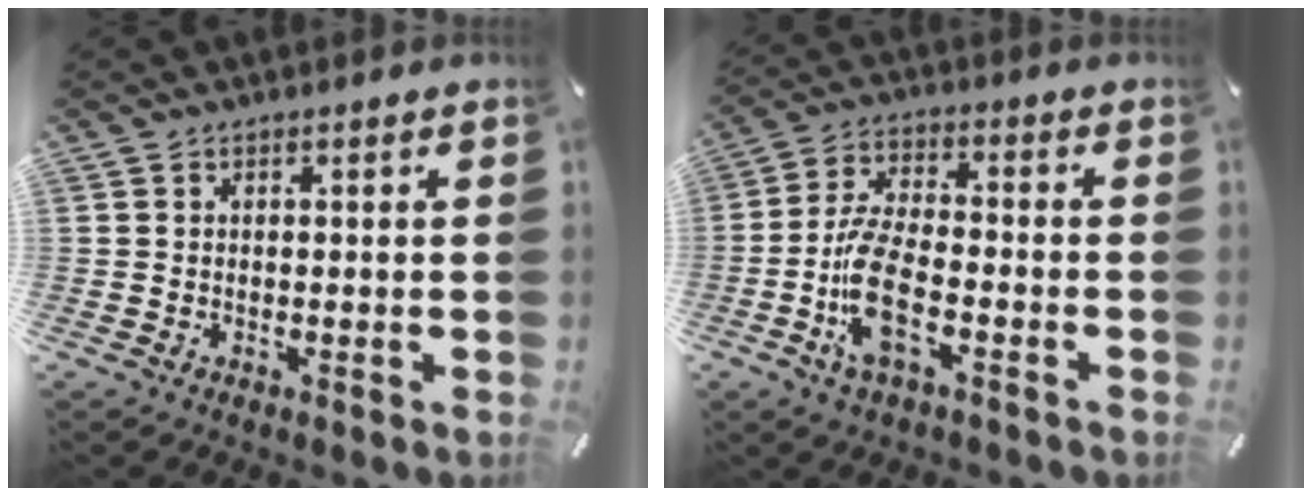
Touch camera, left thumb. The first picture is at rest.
{"total": 11.0, "force": [-4.2, 4.8, 9.0], "torque": [-0.201, 0.001, -0.078]}